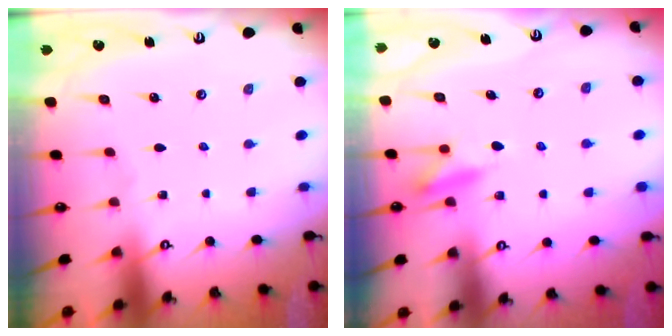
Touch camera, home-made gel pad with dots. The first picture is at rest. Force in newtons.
{"total": 9.1, "press": 9.1, "slide": 1.2}